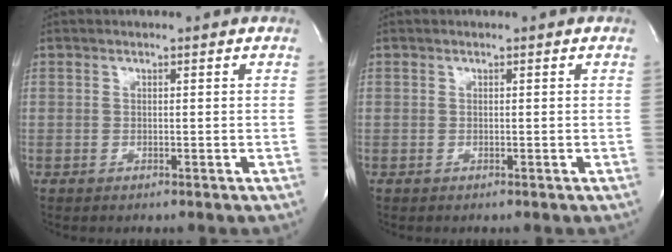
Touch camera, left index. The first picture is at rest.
{"total": 0.0}